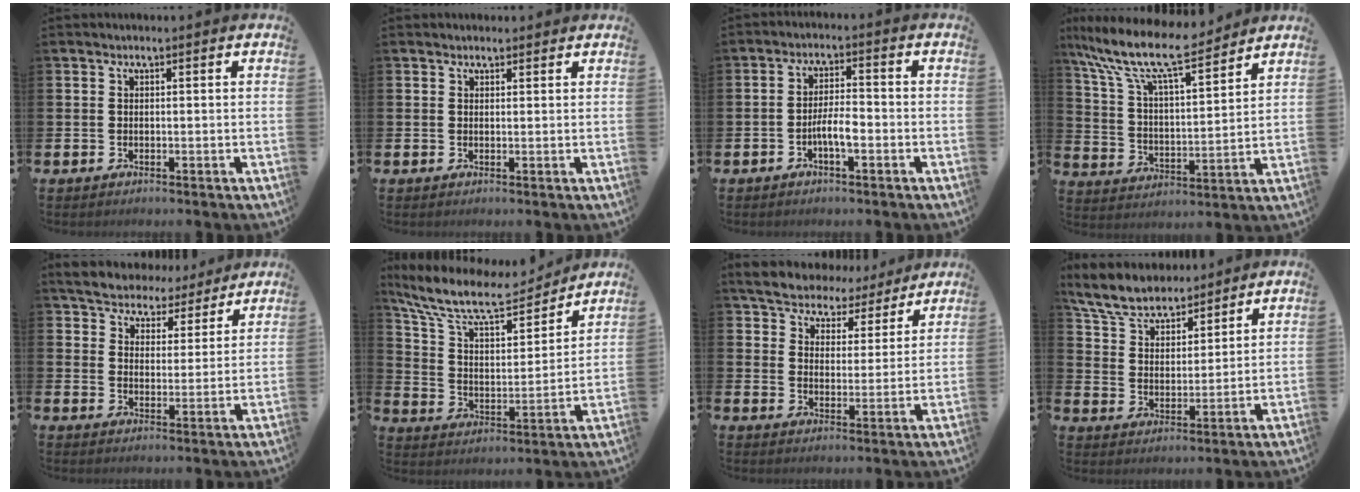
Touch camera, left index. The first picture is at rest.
{"total": 1.3, "force": [1.1, 0.6, 0.1], "torque": [0.005, 0.004, 0.020]}
{"total": 3.9, "force": [-1.5, 1.1, 3.4], "torque": [-0.065, 0.010, -0.027]}
{"total": 11.6, "force": [10.0, 2.1, 5.6], "torque": [-0.147, -0.056, 0.170]}
{"total": 5.8, "force": [5.5, 1.7, 0.3], "torque": [-0.033, -0.041, 0.096]}
{"total": 11.8, "force": [10.0, 3.5, 5.0], "torque": [-0.138, -0.056, 0.173]}
{"total": 6.5, "force": [6.2, 1.9, 0.6], "torque": [-0.043, -0.043, 0.108]}
{"total": 7.7, "force": [7.1, 2.2, 2.0], "torque": [-0.077, -0.033, 0.130]}